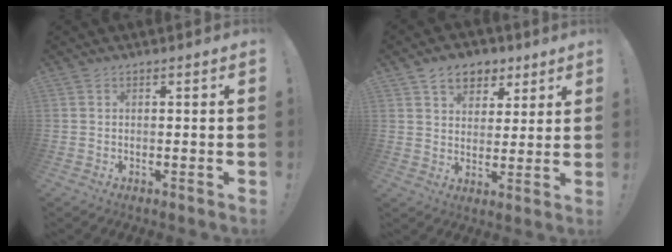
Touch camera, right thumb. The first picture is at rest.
{"total": 9.3, "force": [5.4, 6.8, 3.4], "torque": [-0.040, -0.028, 0.102]}